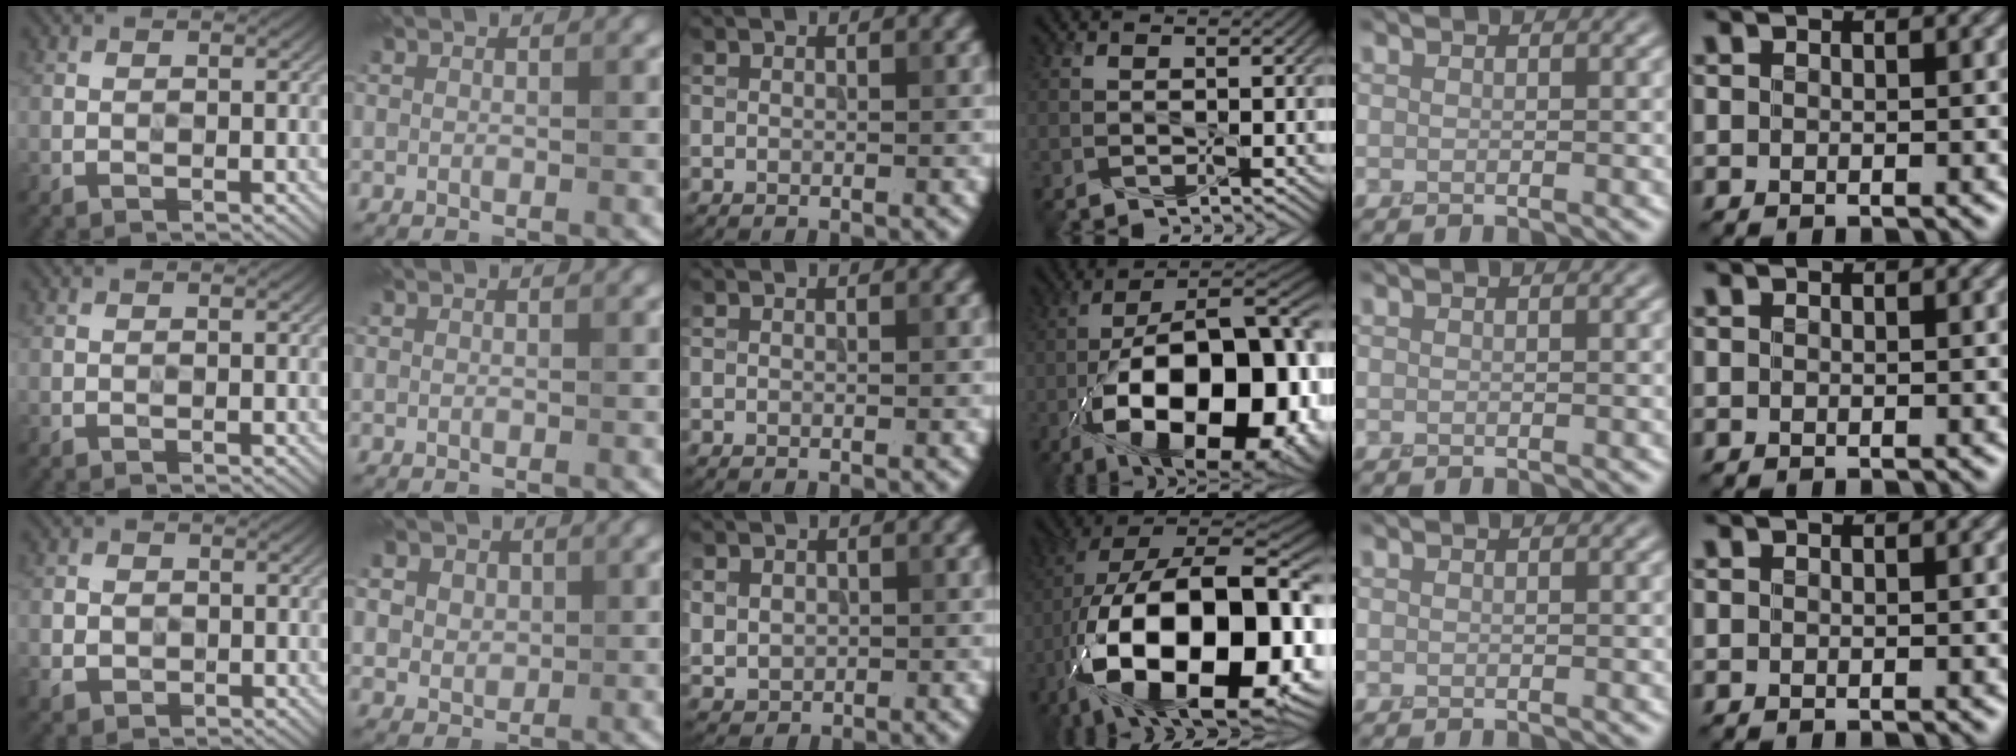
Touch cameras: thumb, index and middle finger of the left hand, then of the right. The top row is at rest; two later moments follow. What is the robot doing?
{"motion": "wipe", "object": "whiteboard"}